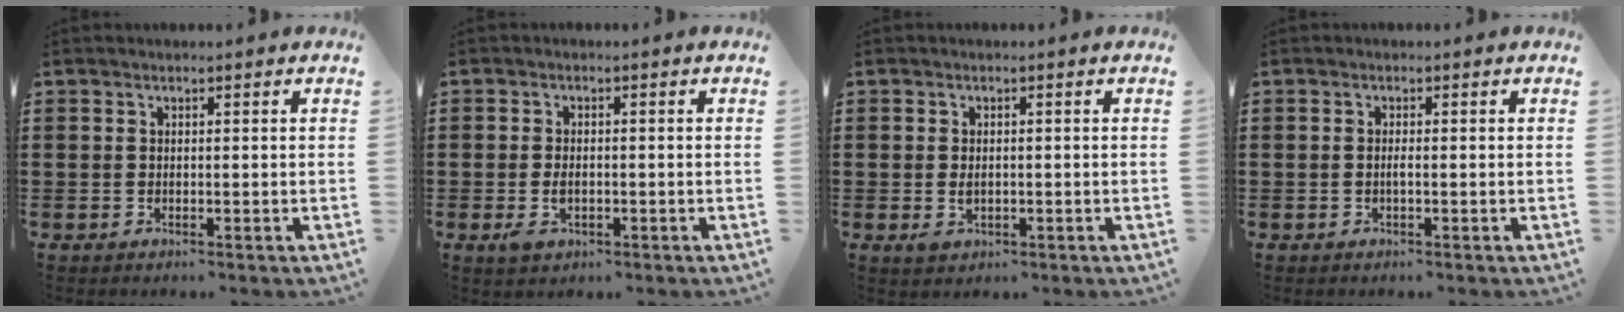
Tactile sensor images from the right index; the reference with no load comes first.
{"total": 2.6, "force": [-0.9, 1.5, 2.0], "torque": [-0.044, -0.003, -0.017]}
{"total": 1.8, "force": [-0.4, 1.1, 1.3], "torque": [-0.027, 0.002, -0.008]}
{"total": 0.7, "force": [-0.2, 0.0, 0.7], "torque": [-0.013, -0.004, -0.003]}